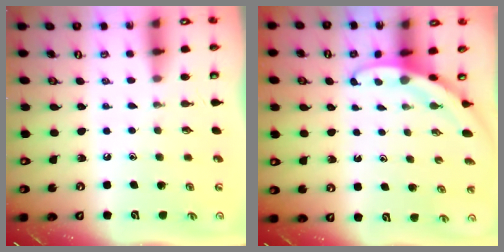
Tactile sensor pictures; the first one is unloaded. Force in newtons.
{"total": 2.9, "press": 2.9, "slide": 0.1}